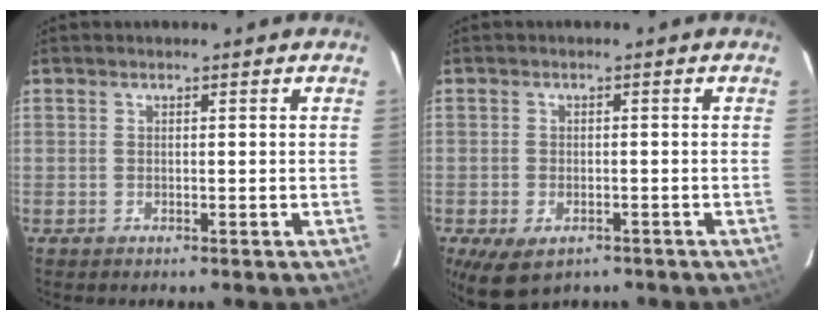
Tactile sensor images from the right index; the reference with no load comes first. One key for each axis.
{"total": 6.8, "fx": -3.9, "fy": 4.0, "fz": 4.0, "tx": -0.084, "ty": -0.024, "tz": -0.058}